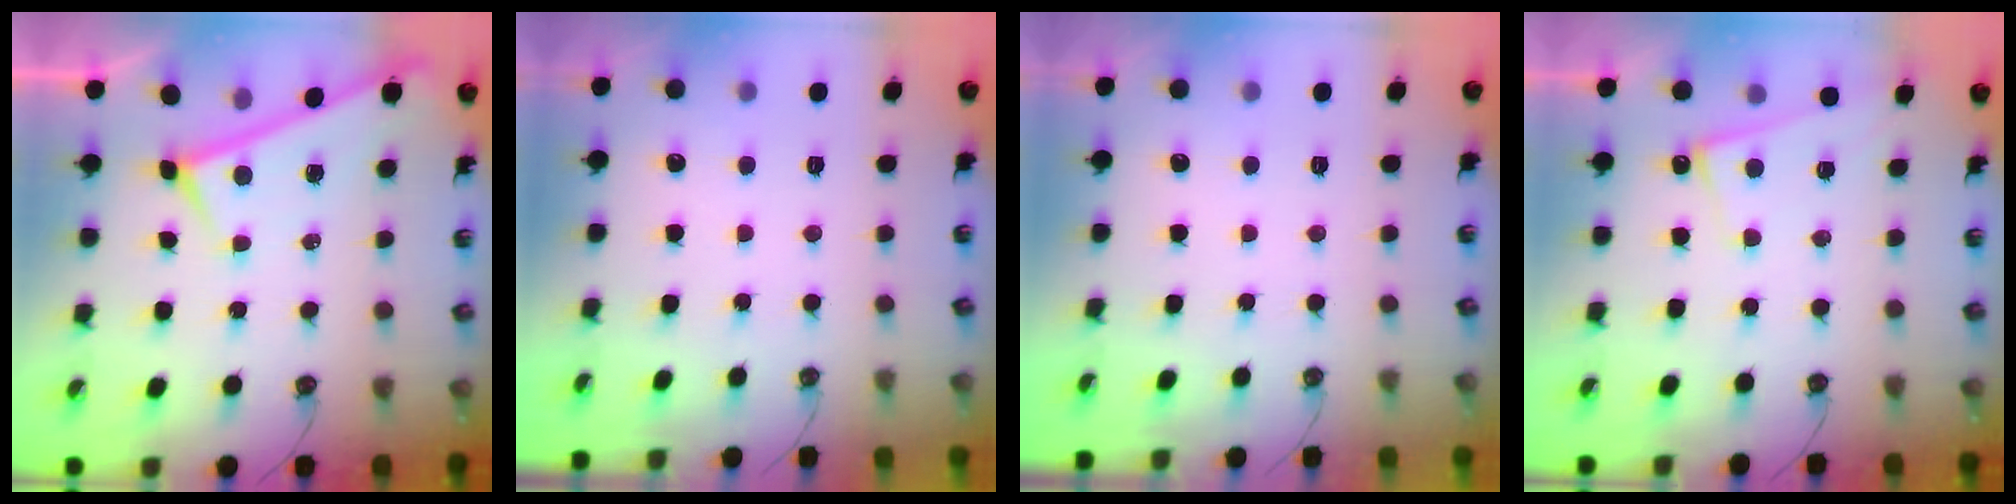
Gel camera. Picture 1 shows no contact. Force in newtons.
{"total": 0.0}
{"total": 0.0}
{"total": 2.2, "press": 2.1, "slide": 0.4}